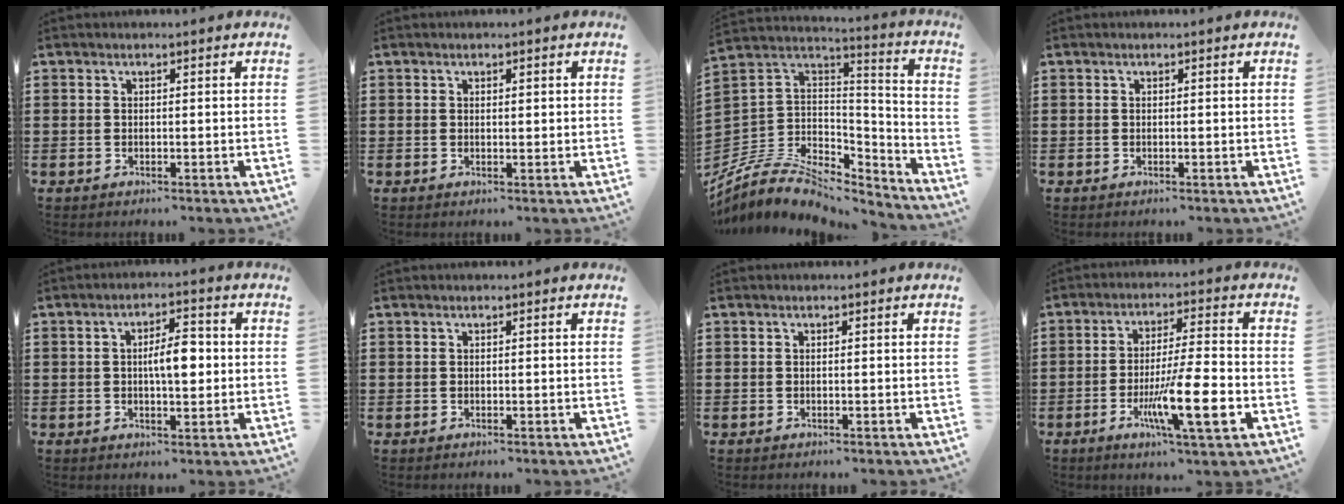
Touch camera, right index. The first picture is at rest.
{"total": 0.7, "force": [0.3, 0.3, 0.5], "torque": [-0.010, 0.004, 0.005]}
{"total": 8.4, "force": [-6.1, 4.7, 3.5], "torque": [-0.087, 0.006, -0.118]}
{"total": 0.0}
{"total": 5.5, "force": [0.2, 2.1, 5.1], "torque": [-0.086, 0.004, -0.002]}
{"total": 0.0}
{"total": 0.0}
{"total": 11.6, "force": [-3.9, 1.6, 10.8], "torque": [-0.200, -0.009, -0.070]}